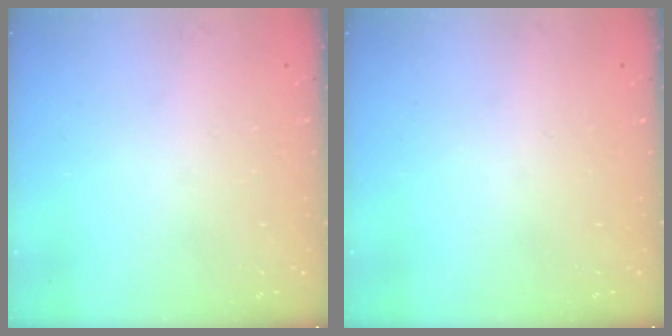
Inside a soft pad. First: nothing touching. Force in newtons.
{"total": 0.0}